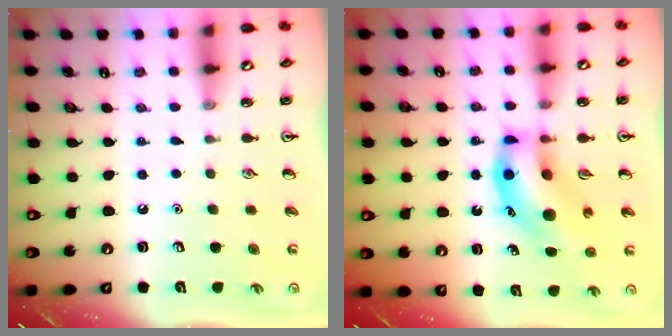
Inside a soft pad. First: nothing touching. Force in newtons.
{"total": 14.8, "press": 14.3, "slide": 3.9}